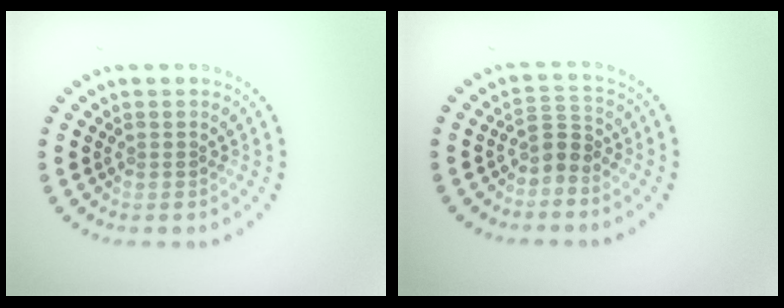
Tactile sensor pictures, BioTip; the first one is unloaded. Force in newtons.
{"total": 2.3, "press": 1.8, "slide": 1.5}